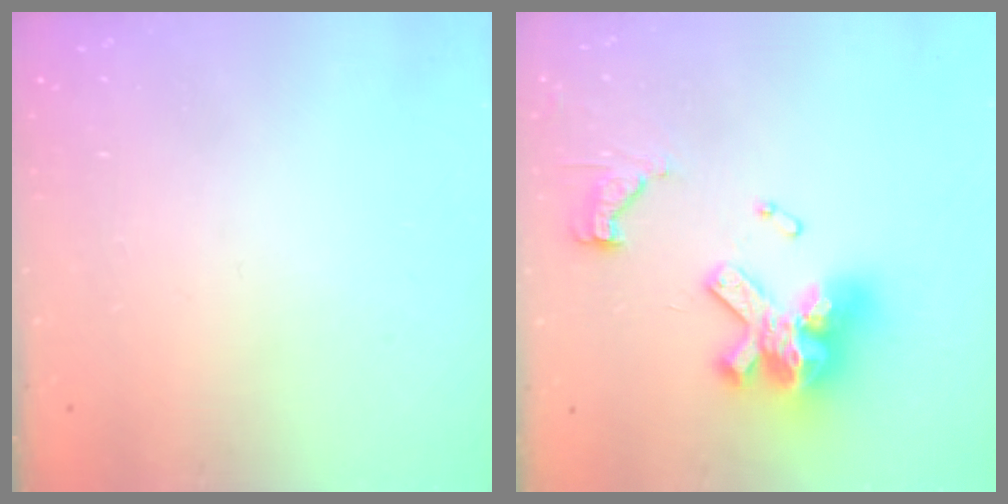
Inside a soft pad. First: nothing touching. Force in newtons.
{"total": 14.6, "press": 14.5, "slide": 1.0}